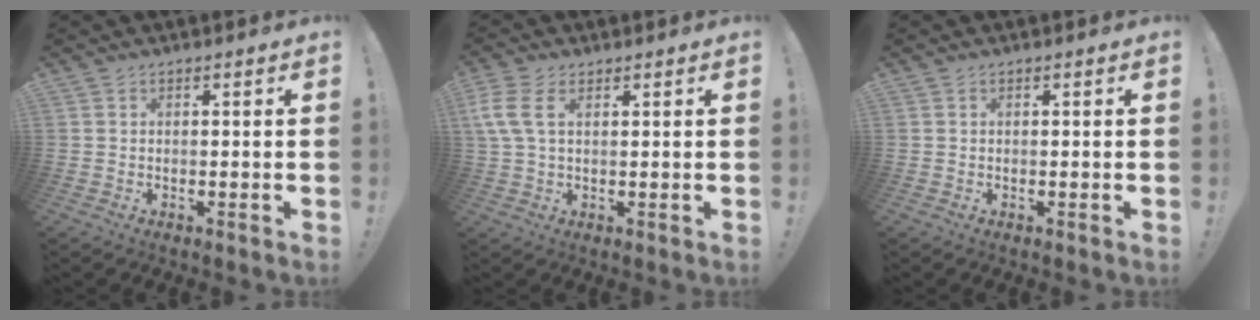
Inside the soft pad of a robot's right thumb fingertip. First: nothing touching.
{"total": 7.4, "force": [2.4, 4.1, 5.7], "torque": [-0.133, 0.004, 0.050]}
{"total": 0.0}